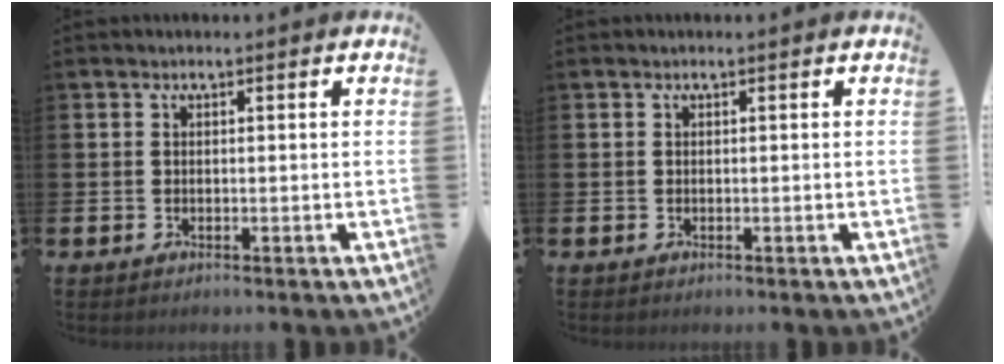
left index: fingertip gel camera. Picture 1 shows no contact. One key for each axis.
{"total": 0.0}